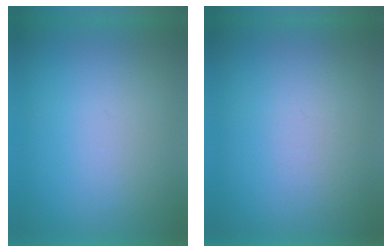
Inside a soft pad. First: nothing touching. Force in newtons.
{"total": 1.4}